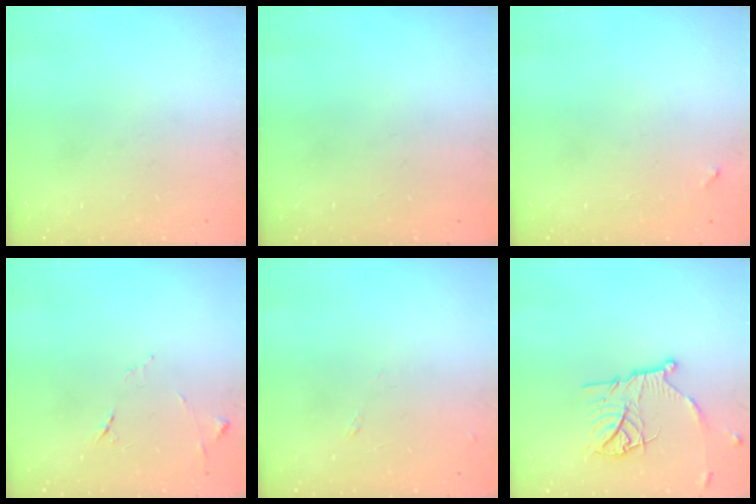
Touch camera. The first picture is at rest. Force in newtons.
{"total": 0.0}
{"total": 3.9, "press": 3.9, "slide": 0.3}
{"total": 7.1, "press": 7.1, "slide": 0.7}
{"total": 5.8, "press": 5.7, "slide": 0.8}
{"total": 14.2, "press": 14.2, "slide": 1.2}